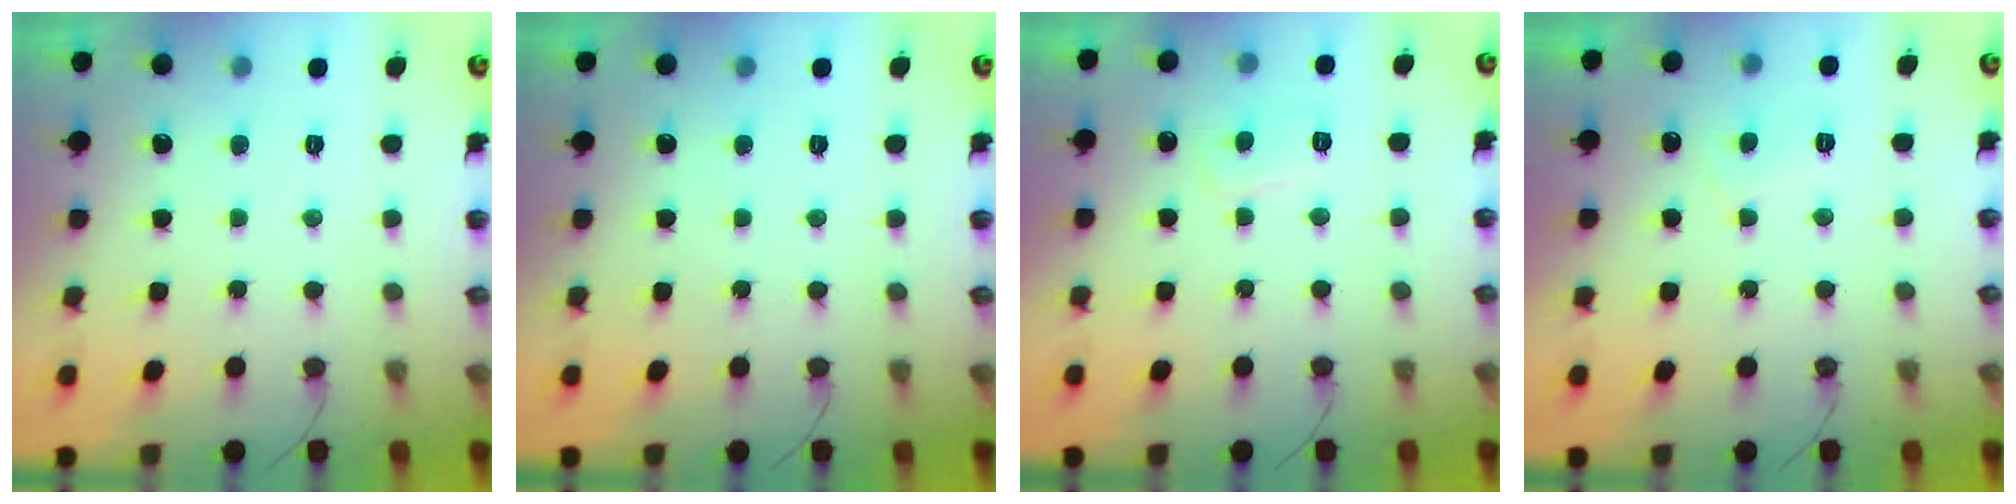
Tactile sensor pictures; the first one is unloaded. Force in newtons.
{"total": 0.0}
{"total": 3.6, "press": 3.6, "slide": 0.6}
{"total": 5.0, "press": 4.9, "slide": 0.7}